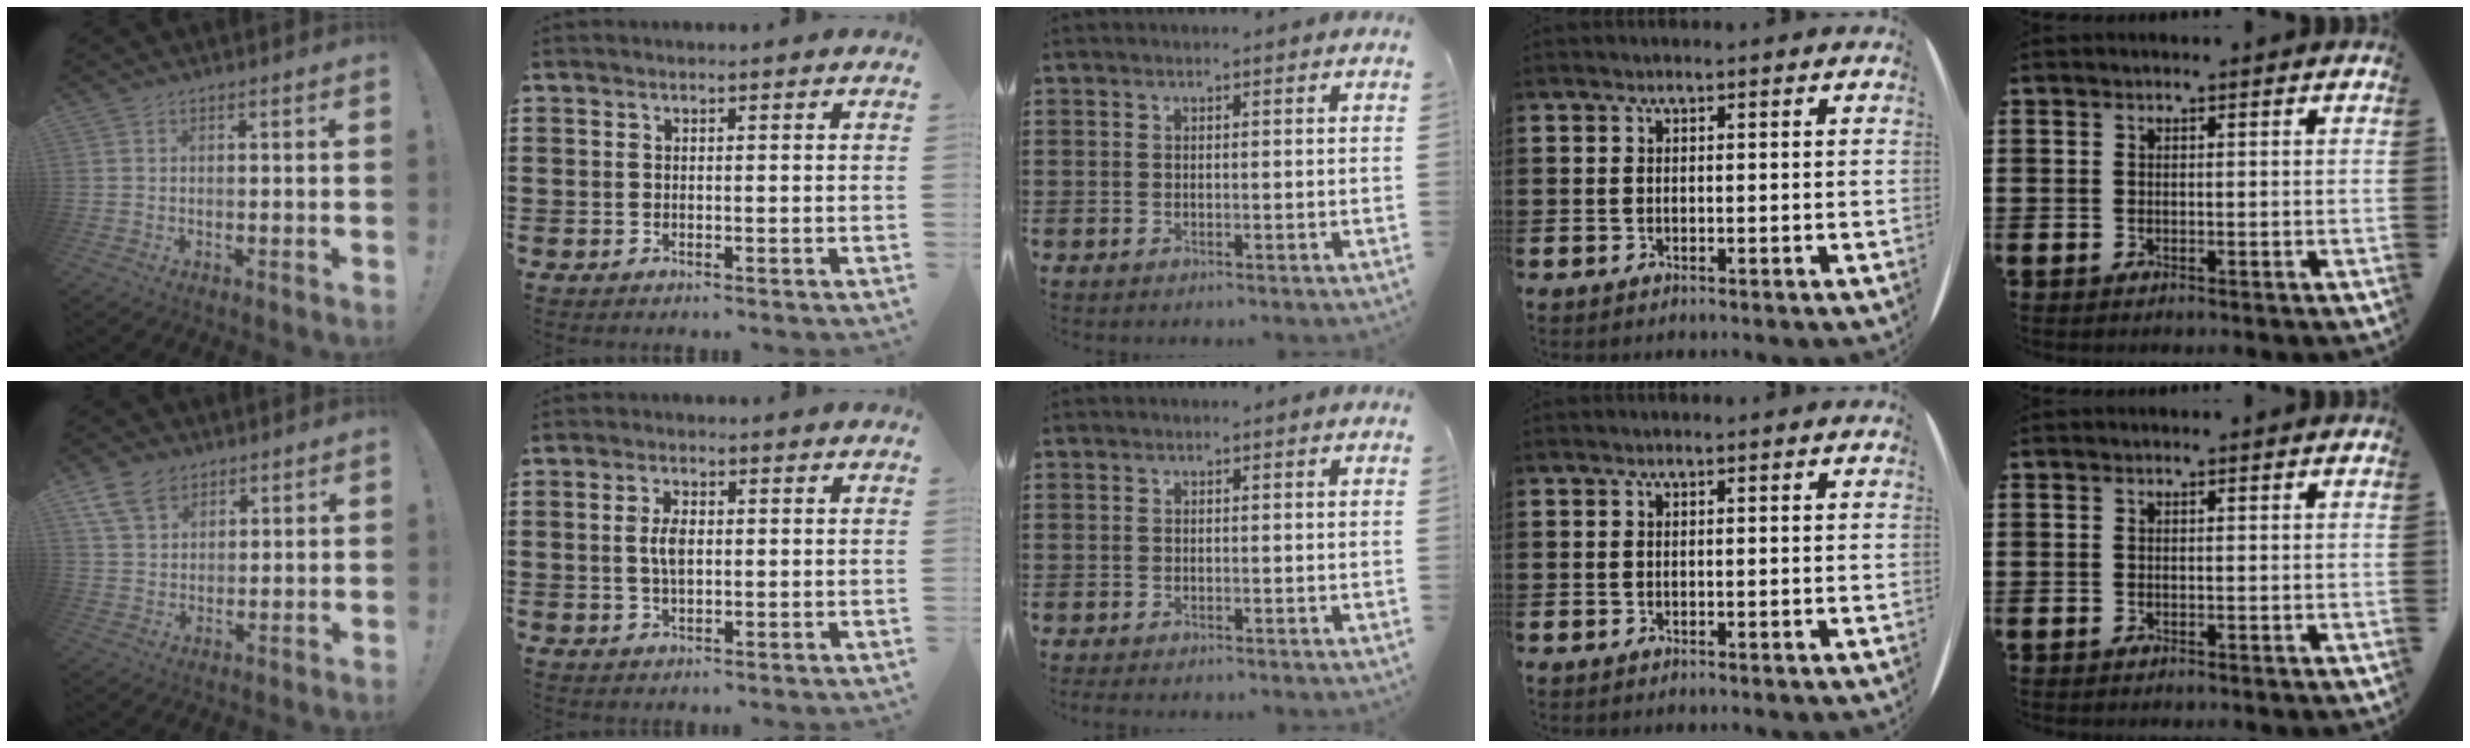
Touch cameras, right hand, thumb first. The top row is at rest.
{"thumb": {"total": 9.3, "force": [5.5, 6.2, 4.0], "torque": [-0.072, -0.018, 0.110]}, "index": {"total": 3.6, "force": [0.3, 1.5, 3.3], "torque": [-0.073, 0.004, 0.000]}, "middle": {"total": 0.6, "force": [-0.6, 0.2, 0.1], "torque": [-0.002, 0.000, -0.013]}}